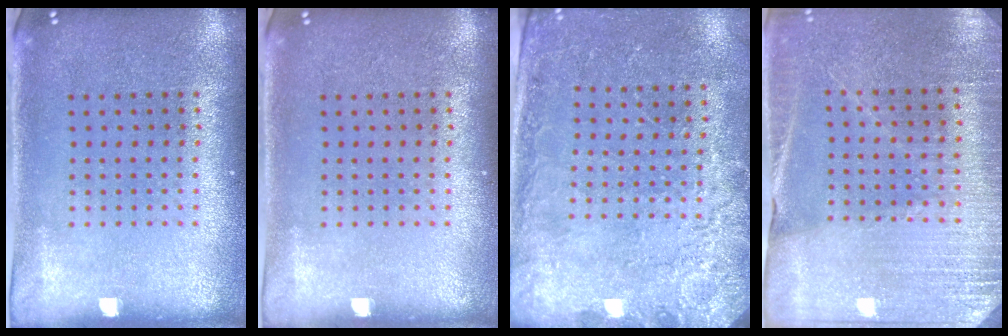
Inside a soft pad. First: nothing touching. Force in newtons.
{"total": 0.0}
{"total": 2.5, "press": 2.3, "slide": 0.8}
{"total": 2.9, "press": 2.9, "slide": 0.2}